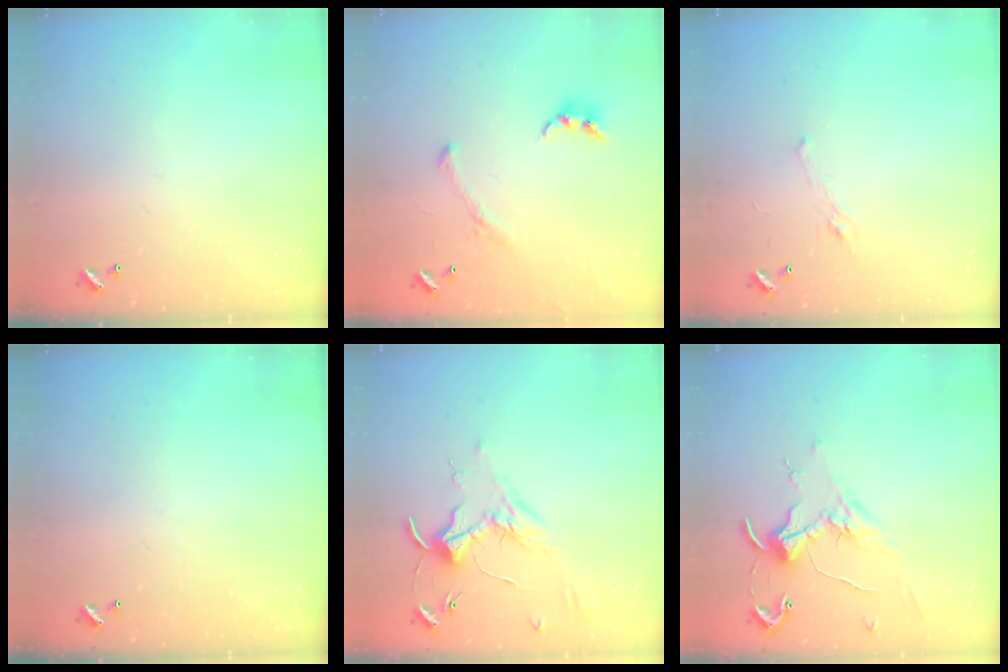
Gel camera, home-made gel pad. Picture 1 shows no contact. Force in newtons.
{"total": 1.6, "press": 1.4, "slide": 0.8}
{"total": 1.2, "press": 0.8, "slide": 0.9}
{"total": 0.0}
{"total": 1.8, "press": 1.8, "slide": 0.4}
{"total": 0.7, "press": 0.3, "slide": 0.7}